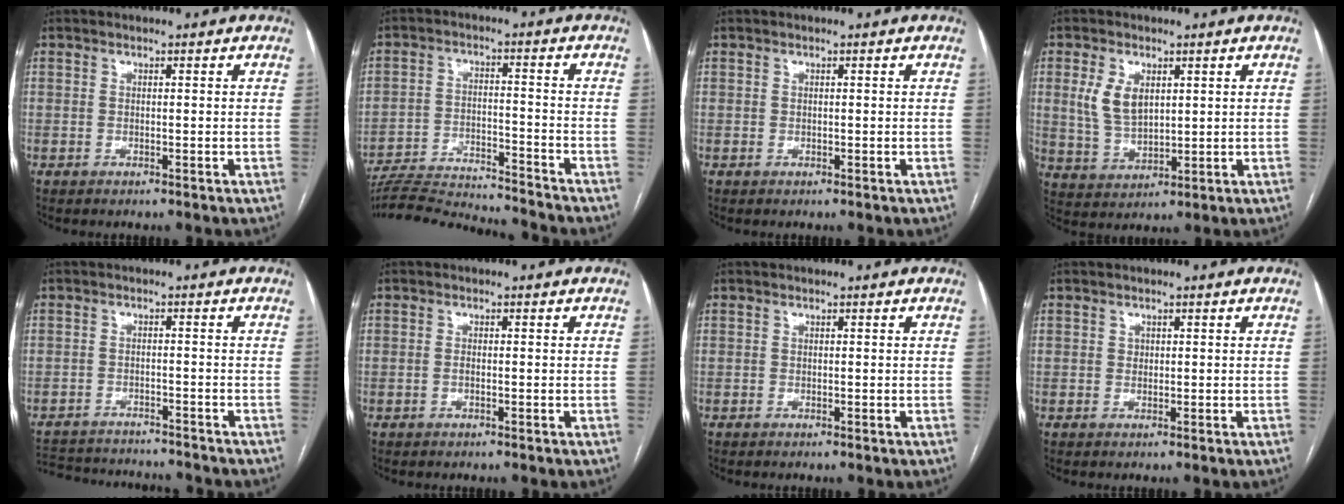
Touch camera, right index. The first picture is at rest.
{"total": 15.6, "force": [-15.0, -0.1, 4.1], "torque": [-0.074, -0.010, -0.239]}
{"total": 0.0}
{"total": 6.5, "force": [2.0, 3.9, 4.9], "torque": [-0.106, 0.007, 0.049]}
{"total": 13.6, "force": [-12.9, 2.1, 3.9], "torque": [-0.083, 0.003, -0.179]}
{"total": 0.7, "force": [-0.3, 0.2, 0.6], "torque": [-0.014, 0.001, -0.006]}
{"total": 0.0}
{"total": 0.8, "force": [0.2, 0.7, 0.2], "torque": [0.001, 0.001, 0.001]}